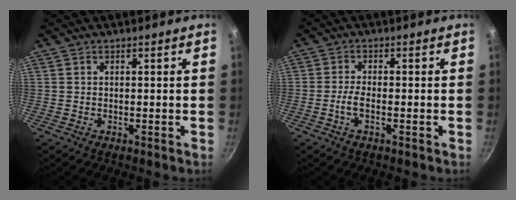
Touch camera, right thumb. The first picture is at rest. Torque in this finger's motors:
{"motor_torque": [0.43, 0.26, 0.52, -0.05, 0.02]}